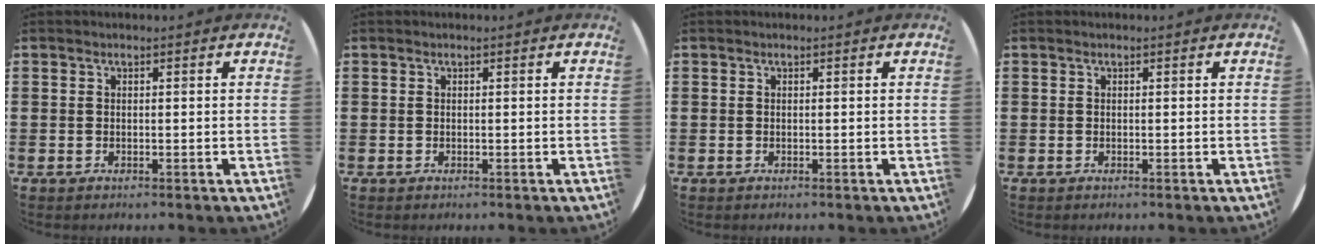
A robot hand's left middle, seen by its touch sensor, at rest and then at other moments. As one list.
[{"total": 0.0}, {"total": 0.0}, {"total": 0.0}]